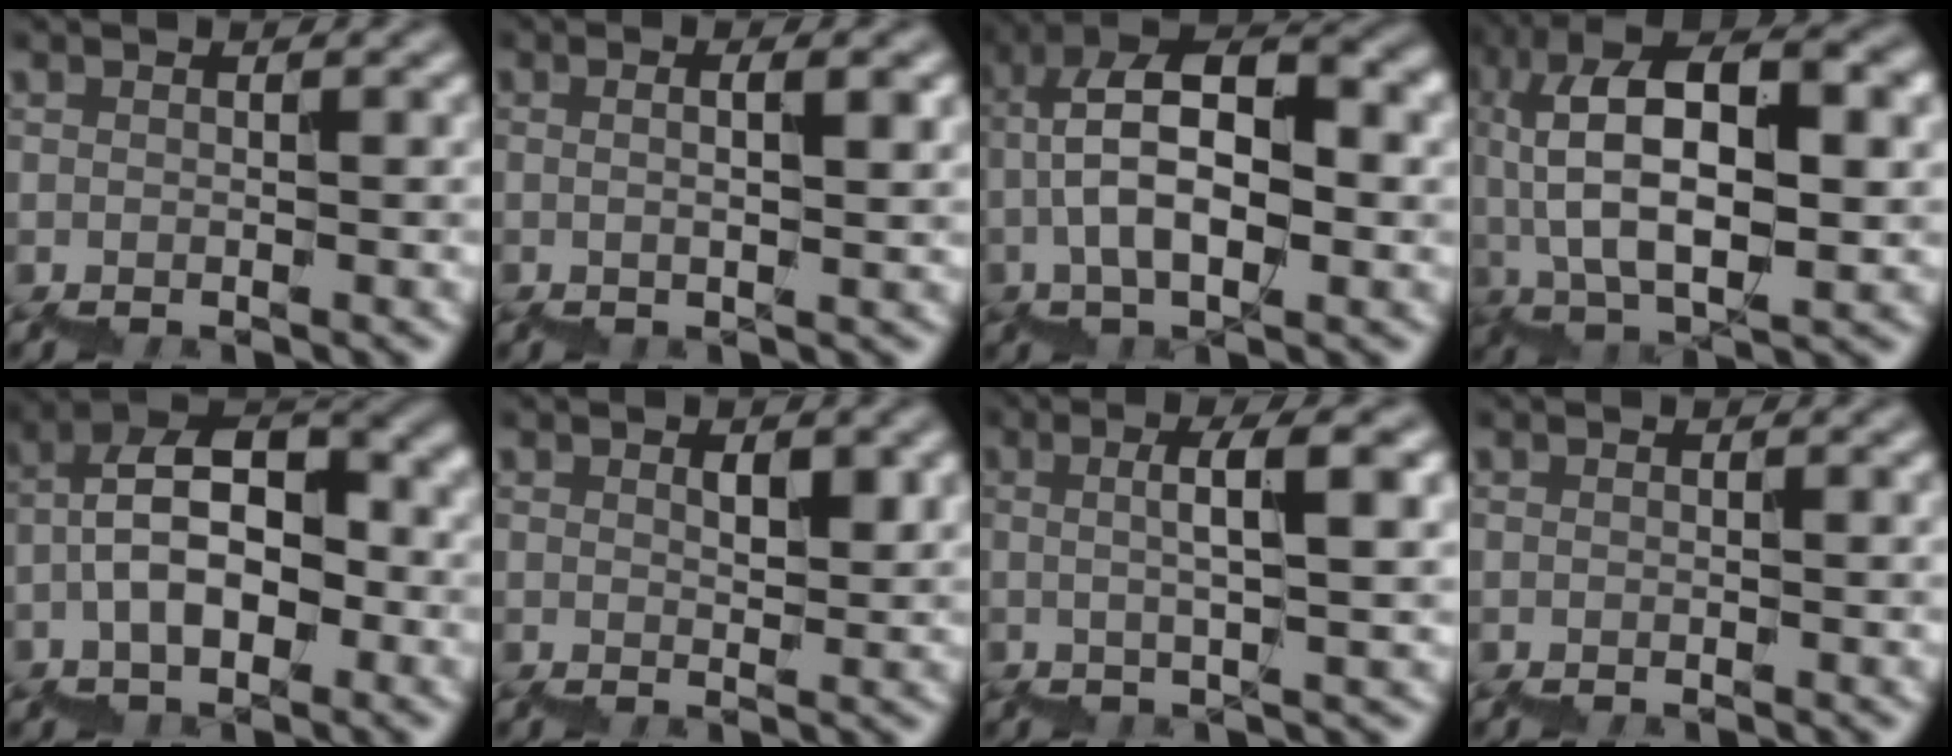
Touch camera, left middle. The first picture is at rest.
{"total": 2.4, "force": [1.0, 0.5, 2.1], "torque": [-0.027, 0.009, 0.001]}
{"total": 8.2, "force": [1.0, 4.0, 7.2], "torque": [-0.130, 0.034, 0.014]}
{"total": 11.7, "force": [4.3, 4.2, 10.0], "torque": [-0.176, 0.027, 0.073]}
{"total": 6.6, "force": [-0.9, 3.7, 5.4], "torque": [-0.087, 0.027, -0.021]}
{"total": 2.3, "force": [2.0, 0.4, 1.0], "torque": [-0.013, 0.005, 0.027]}
{"total": 4.0, "force": [1.3, 0.4, 3.8], "torque": [-0.052, 0.026, 0.010]}
{"total": 0.0}